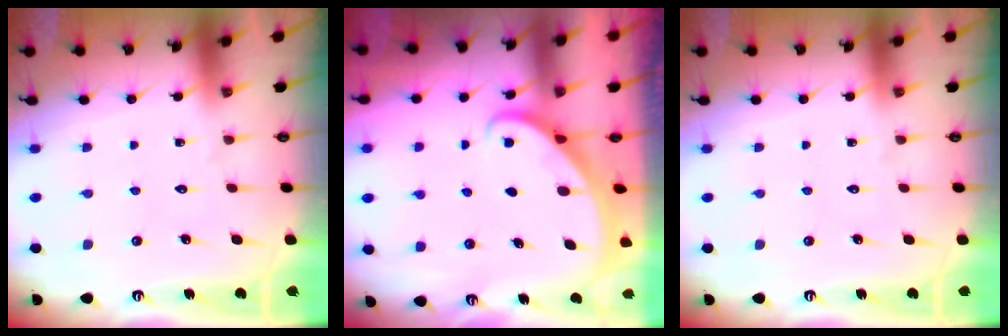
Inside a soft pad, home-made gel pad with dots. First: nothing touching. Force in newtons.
{"total": 2.0, "press": 2.0, "slide": 0.0}
{"total": 0.0}